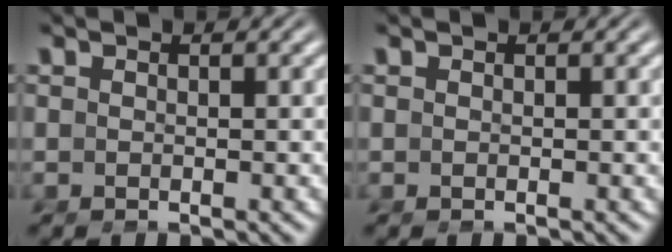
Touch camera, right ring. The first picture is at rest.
{"total": 0.0}